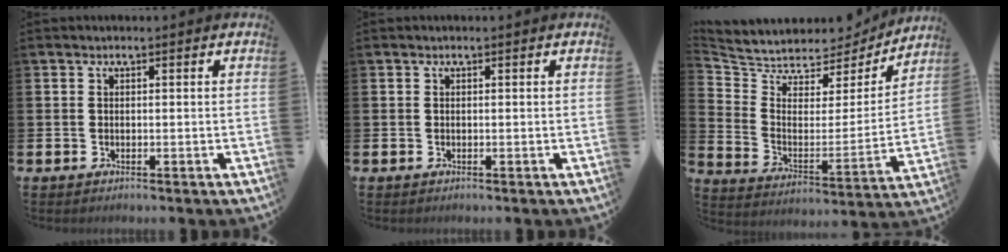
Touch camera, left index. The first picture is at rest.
{"total": 0.0}
{"total": 6.4, "force": [6.0, 2.4, 0.0], "torque": [-0.044, -0.056, 0.101]}